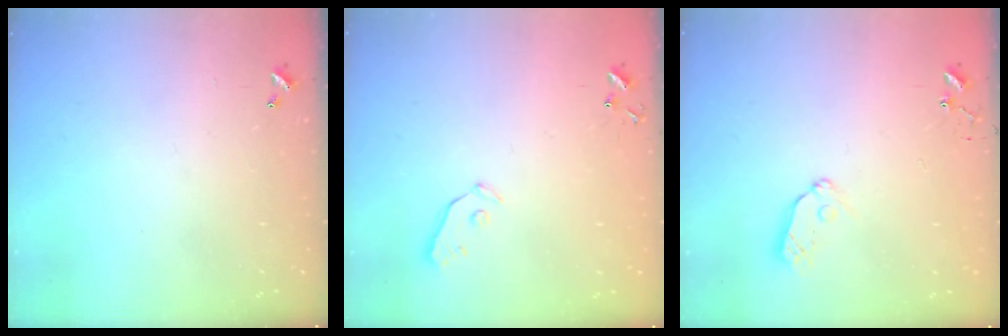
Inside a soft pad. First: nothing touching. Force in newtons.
{"total": 3.2, "press": 3.2, "slide": 0.4}
{"total": 7.3, "press": 7.3, "slide": 0.4}